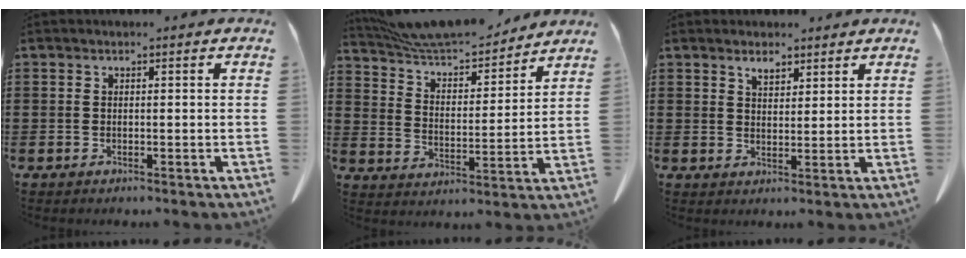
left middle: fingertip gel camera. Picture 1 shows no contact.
{"total": 6.9, "force": [6.6, 1.0, 1.7], "torque": [-0.065, -0.045, 0.116]}
{"total": 2.8, "force": [2.3, 1.2, 1.1], "torque": [-0.019, 0.002, 0.040]}